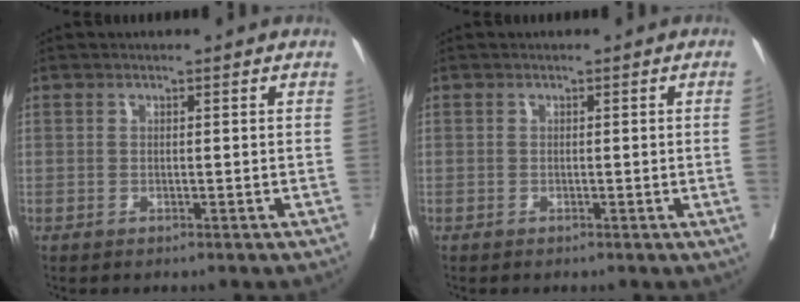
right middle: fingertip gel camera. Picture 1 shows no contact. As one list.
[{"total": 1.0, "force": [-0.1, -0.4, 0.9], "torque": [-0.006, 0.001, -0.001]}]